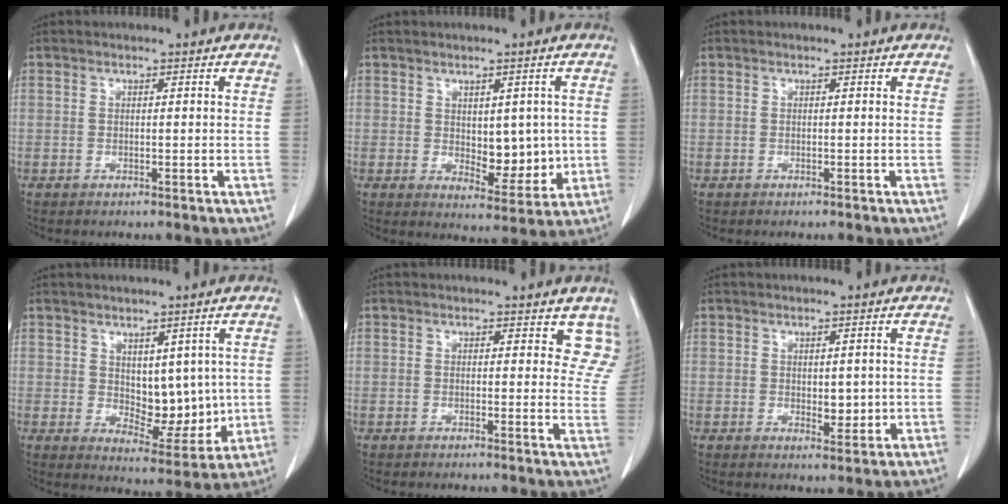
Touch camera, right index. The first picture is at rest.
{"total": 6.9, "force": [0.1, 3.6, 5.9], "torque": [-0.073, -0.003, 0.019]}
{"total": 0.0}
{"total": 8.6, "force": [0.9, 4.8, 7.1], "torque": [-0.090, -0.005, 0.036]}
{"total": 5.8, "force": [4.7, 2.9, 1.7], "torque": [0.011, -0.015, 0.030]}
{"total": 3.1, "force": [0.0, 1.7, 2.6], "torque": [-0.035, -0.004, 0.010]}